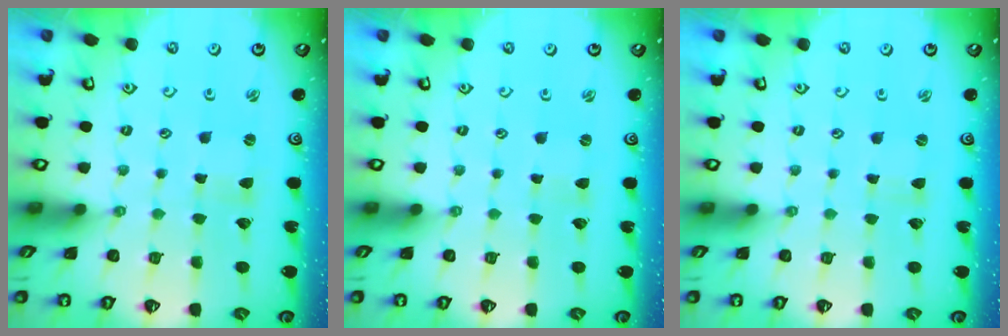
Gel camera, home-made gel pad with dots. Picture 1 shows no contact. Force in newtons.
{"total": 0.0}
{"total": 0.0}